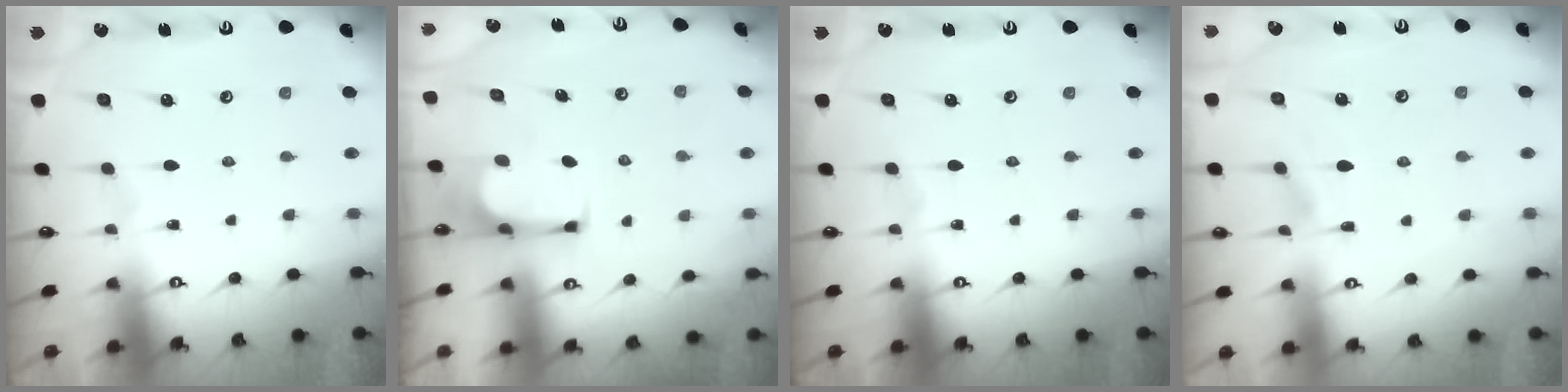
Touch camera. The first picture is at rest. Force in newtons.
{"total": 5.9, "press": 5.9, "slide": 0.3}
{"total": 0.0}
{"total": 1.8, "press": 1.3, "slide": 1.3}